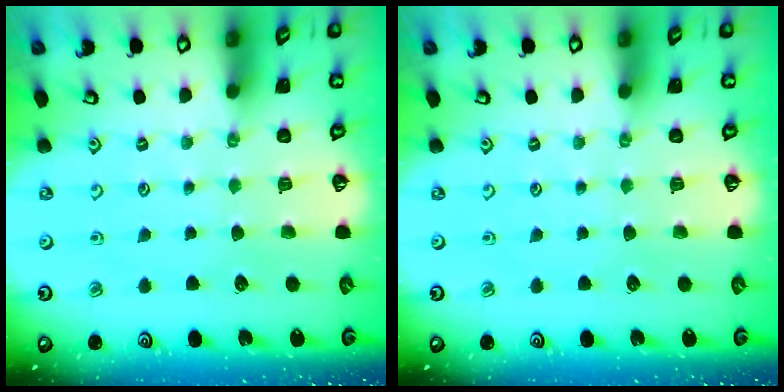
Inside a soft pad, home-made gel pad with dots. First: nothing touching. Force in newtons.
{"total": 0.0}